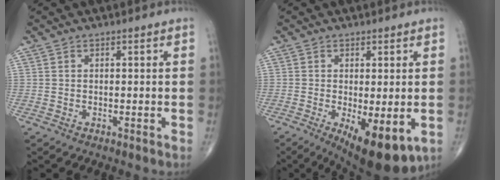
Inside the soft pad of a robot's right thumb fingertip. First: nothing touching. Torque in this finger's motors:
{"motor_torque": [-0.04, 0.71, 0.15, -0.24, 0.09]}